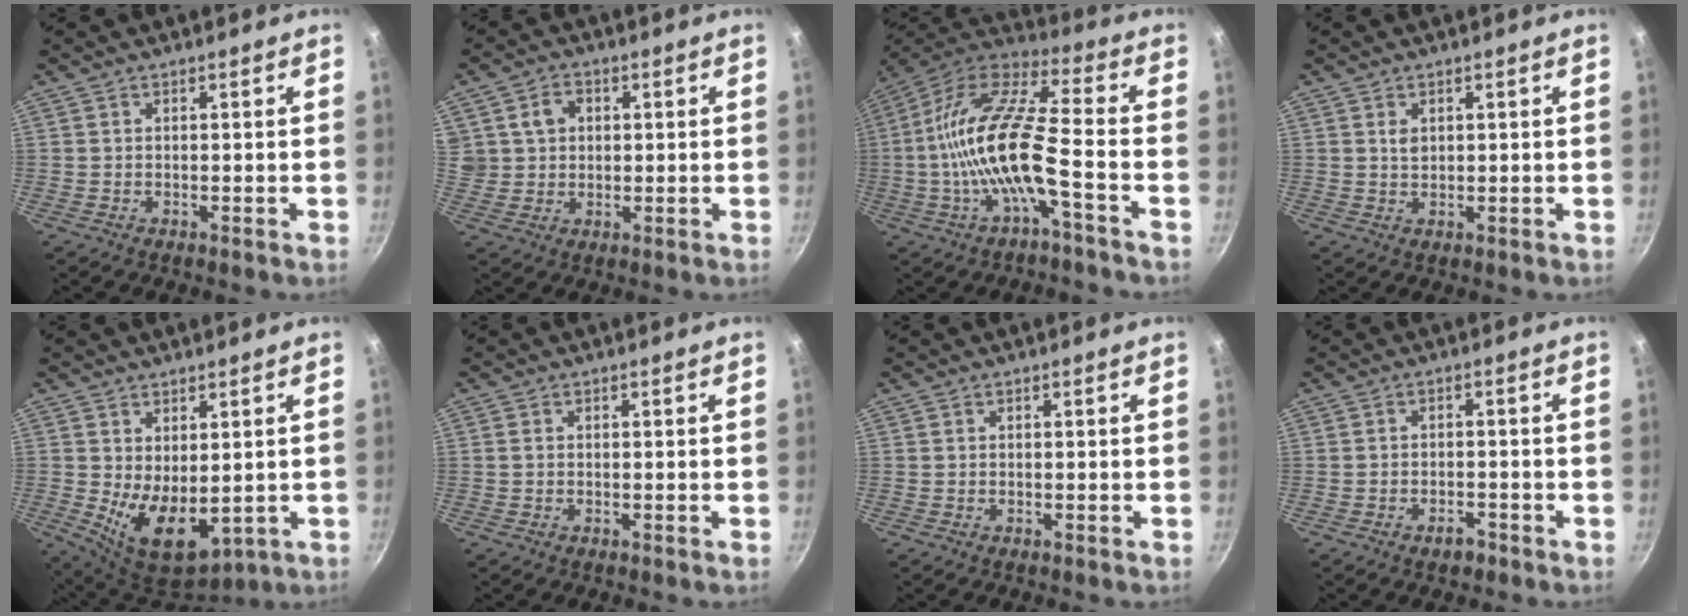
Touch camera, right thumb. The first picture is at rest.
{"total": 6.6, "force": [2.0, 5.5, 3.0], "torque": [-0.032, 0.007, 0.037]}
{"total": 17.5, "force": [-4.2, 4.7, 16.3], "torque": [-0.312, 0.042, -0.094]}
{"total": 1.9, "force": [0.7, 1.3, 1.1], "torque": [-0.017, -0.003, 0.013]}
{"total": 10.6, "force": [0.3, 6.1, 8.6], "torque": [-0.112, -0.027, 0.030]}
{"total": 0.6, "force": [0.0, 0.5, 0.4], "torque": [-0.008, 0.003, -0.001]}
{"total": 0.0}
{"total": 2.6, "force": [-1.8, 1.4, 1.2], "torque": [-0.012, 0.019, -0.022]}